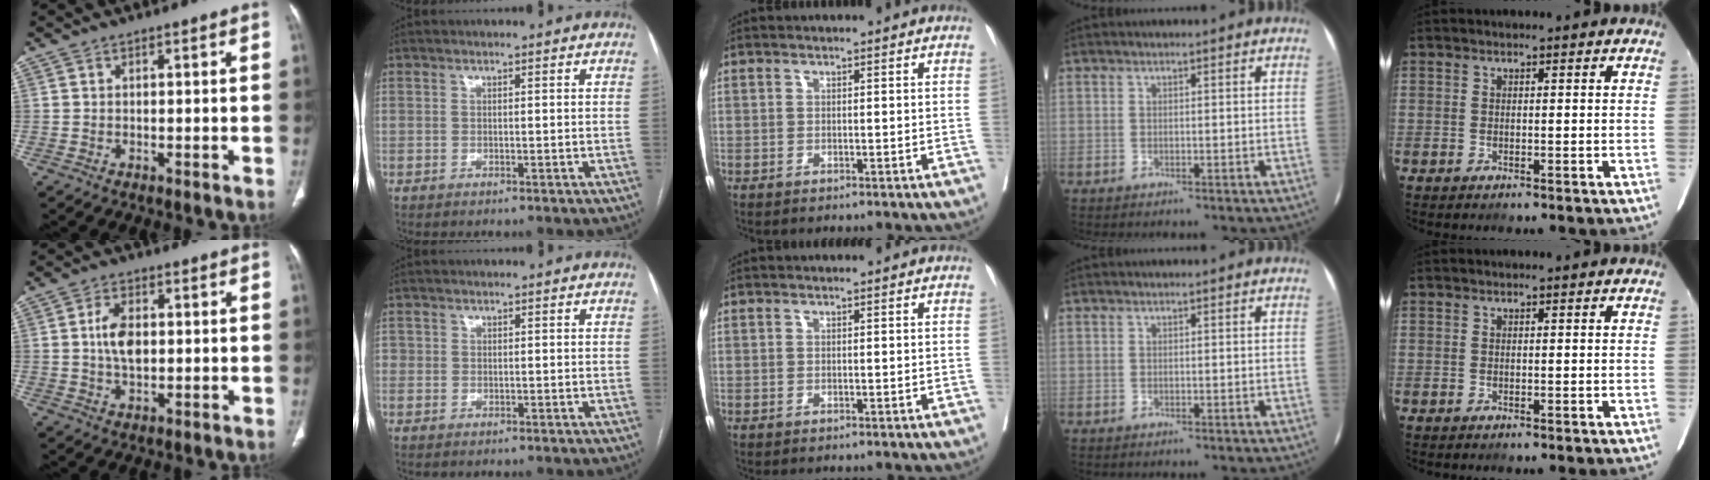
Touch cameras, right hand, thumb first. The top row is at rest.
{"thumb": {"total": 5.8, "force": [0.4, 3.5, 4.6], "torque": [-0.083, 0.003, 0.007]}, "index": {"total": 0.8, "force": [-0.1, 0.8, 0.3], "torque": [-0.004, 0.006, -0.002]}}